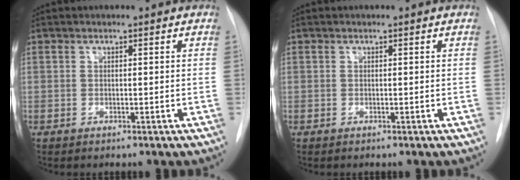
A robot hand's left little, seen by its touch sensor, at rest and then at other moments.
{"total": 0.0}